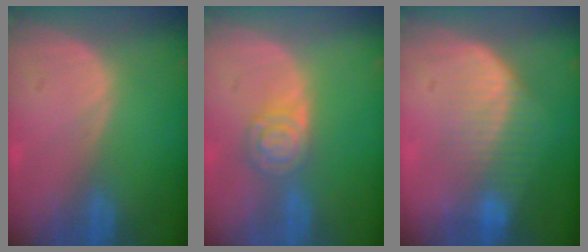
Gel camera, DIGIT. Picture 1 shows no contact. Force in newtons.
{"total": 5.3, "press": 4.6, "slide": 2.6}
{"total": 7.2, "press": 6.7, "slide": 2.7}